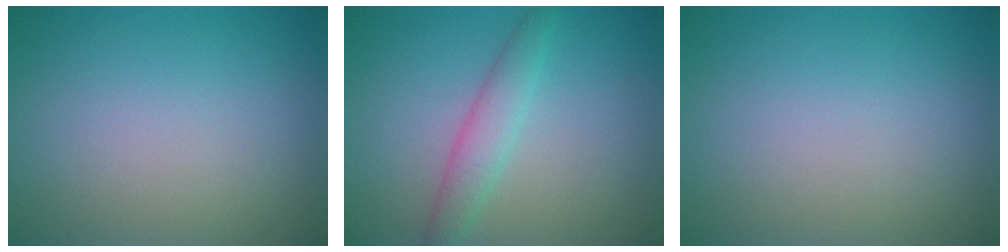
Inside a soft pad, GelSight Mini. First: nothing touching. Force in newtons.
{"total": 2.7, "press": 2.7, "slide": 0.0}
{"total": 0.0}